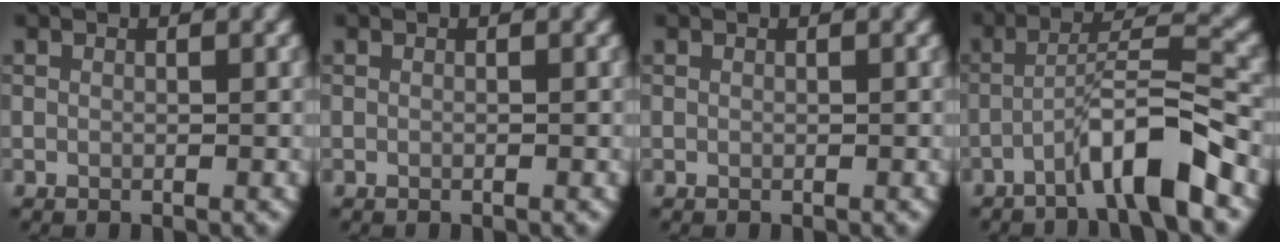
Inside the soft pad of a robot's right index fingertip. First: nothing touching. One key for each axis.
{"total": 0.0}
{"total": 0.0}
{"total": 6.7, "fx": -3.8, "fy": 0.7, "fz": 5.4, "tx": -0.087, "ty": 0.021, "tz": -0.072}